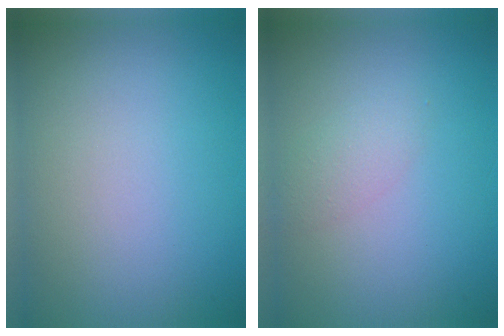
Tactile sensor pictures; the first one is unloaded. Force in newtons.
{"total": 1.5, "press": 1.5, "slide": 0.1}